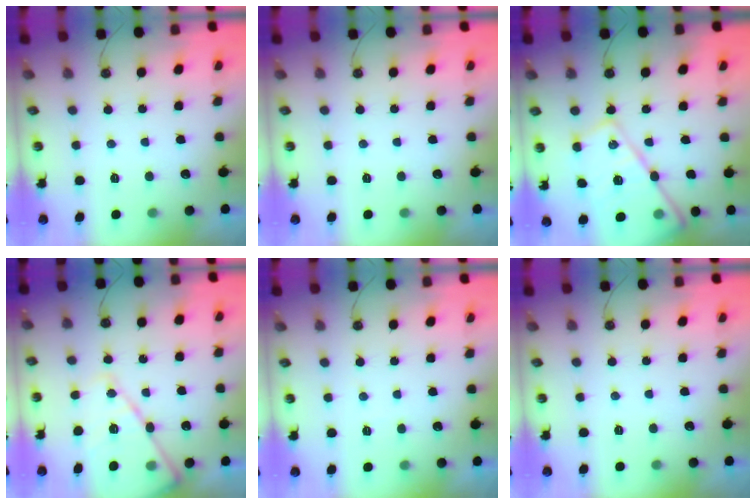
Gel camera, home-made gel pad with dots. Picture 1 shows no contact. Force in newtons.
{"total": 0.0}
{"total": 20.2, "press": 20.1, "slide": 1.3}
{"total": 15.1, "press": 15.0, "slide": 1.1}
{"total": 3.5, "press": 3.5, "slide": 0.6}
{"total": 0.0}